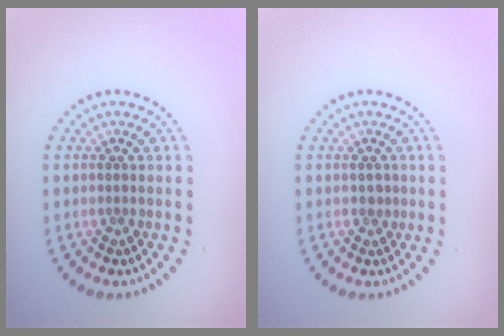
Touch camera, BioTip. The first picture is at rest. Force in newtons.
{"total": 0.8, "press": 0.7, "slide": 0.3}